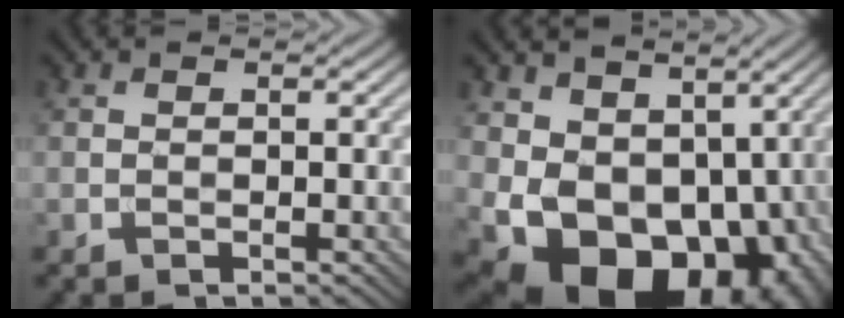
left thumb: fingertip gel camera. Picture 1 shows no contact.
{"total": 16.0, "force": [-0.8, 11.5, 11.1], "torque": [-0.185, -0.038, 0.017]}